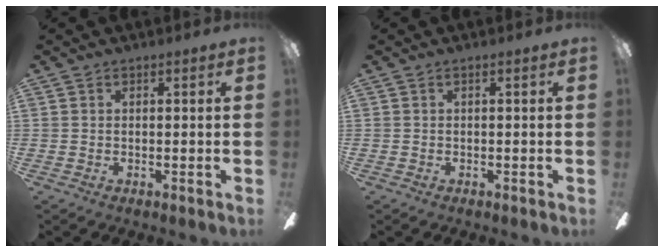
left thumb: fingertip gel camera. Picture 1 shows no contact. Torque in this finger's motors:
{"motor_torque": [0.00, 0.00, 0.10, -0.10, 0.00]}